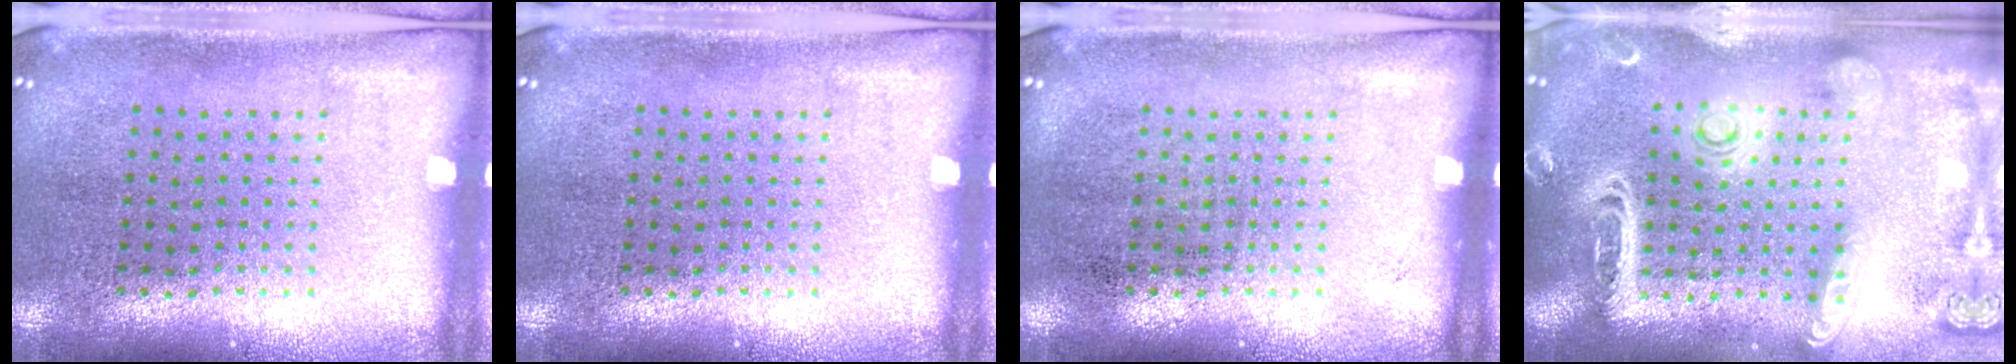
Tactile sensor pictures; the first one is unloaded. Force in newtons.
{"total": 0.0}
{"total": 0.0}
{"total": 2.9, "press": 2.5, "slide": 1.6}